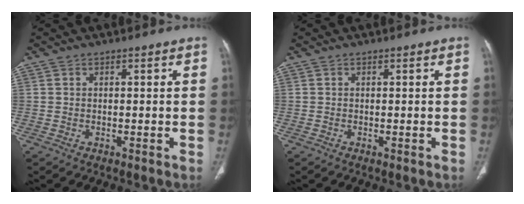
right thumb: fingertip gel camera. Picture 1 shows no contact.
{"total": 0.0}